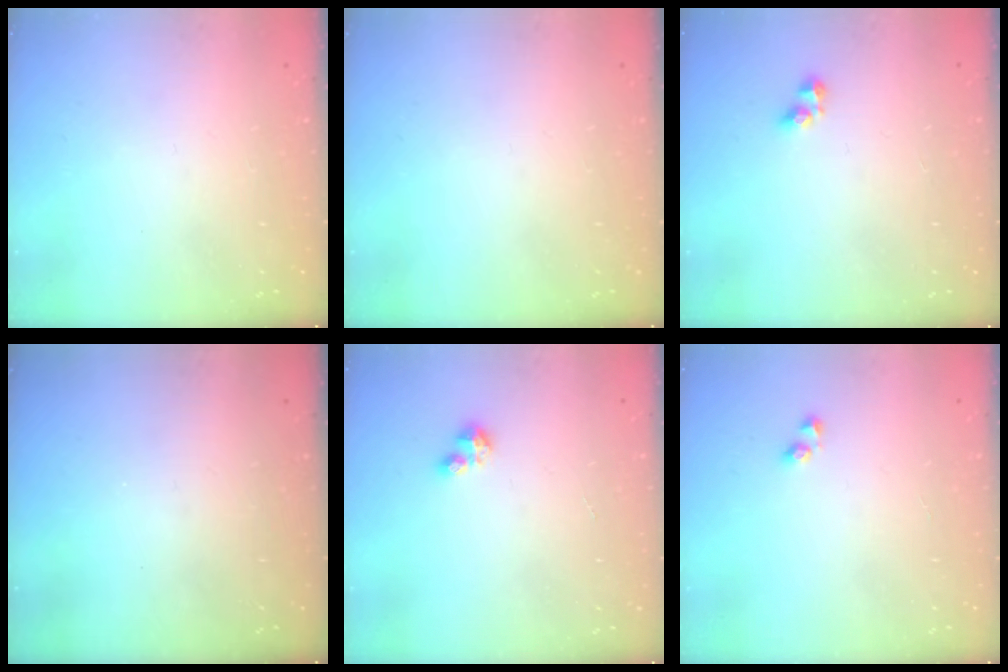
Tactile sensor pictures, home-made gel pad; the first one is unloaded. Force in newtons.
{"total": 0.0}
{"total": 3.0, "press": 3.0, "slide": 0.4}
{"total": 0.0}
{"total": 3.0, "press": 3.0, "slide": 0.5}
{"total": 2.0, "press": 1.7, "slide": 1.0}